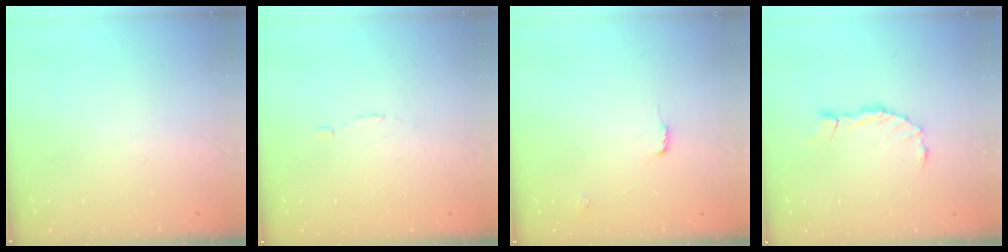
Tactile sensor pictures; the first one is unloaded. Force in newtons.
{"total": 1.9, "press": 1.9, "slide": 0.1}
{"total": 6.0, "press": 6.0, "slide": 0.5}
{"total": 2.8, "press": 2.8, "slide": 0.2}